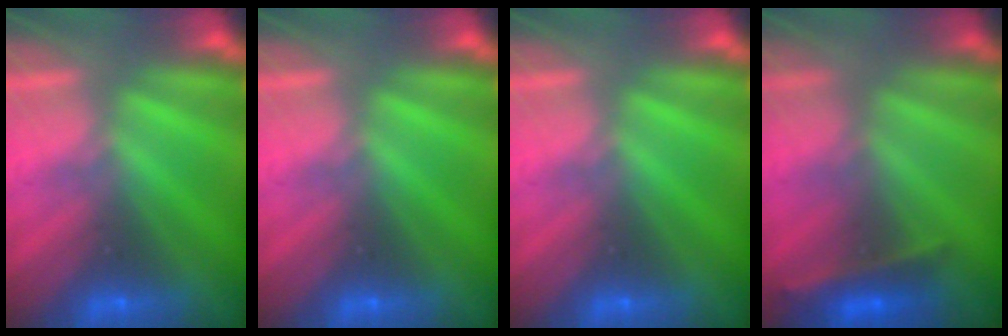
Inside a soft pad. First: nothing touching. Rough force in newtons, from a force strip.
{"total": 0.0}
{"total": 0.0}
{"total": 2.4}